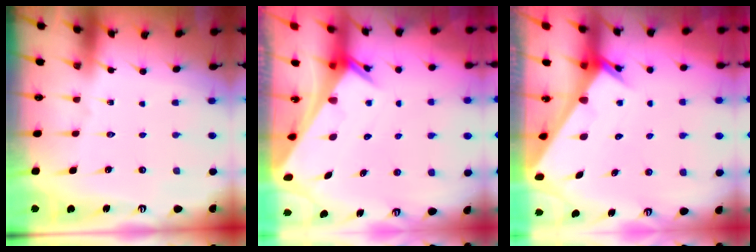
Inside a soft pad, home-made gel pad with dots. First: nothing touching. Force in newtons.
{"total": 3.1, "press": 3.1, "slide": 0.1}
{"total": 2.1, "press": 2.1, "slide": 0.1}